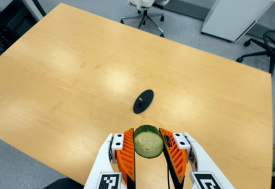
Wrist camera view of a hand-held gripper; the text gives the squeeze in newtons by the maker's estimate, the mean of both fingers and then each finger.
{"total": 10.2, "left": 9.5, "right": 10.9}